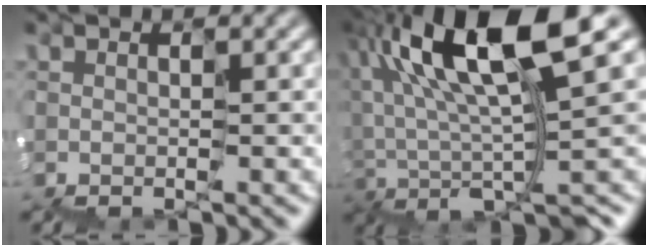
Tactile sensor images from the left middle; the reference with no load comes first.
{"total": 10.4, "force": [3.2, 1.3, 9.8], "torque": [-0.160, 0.005, 0.071]}